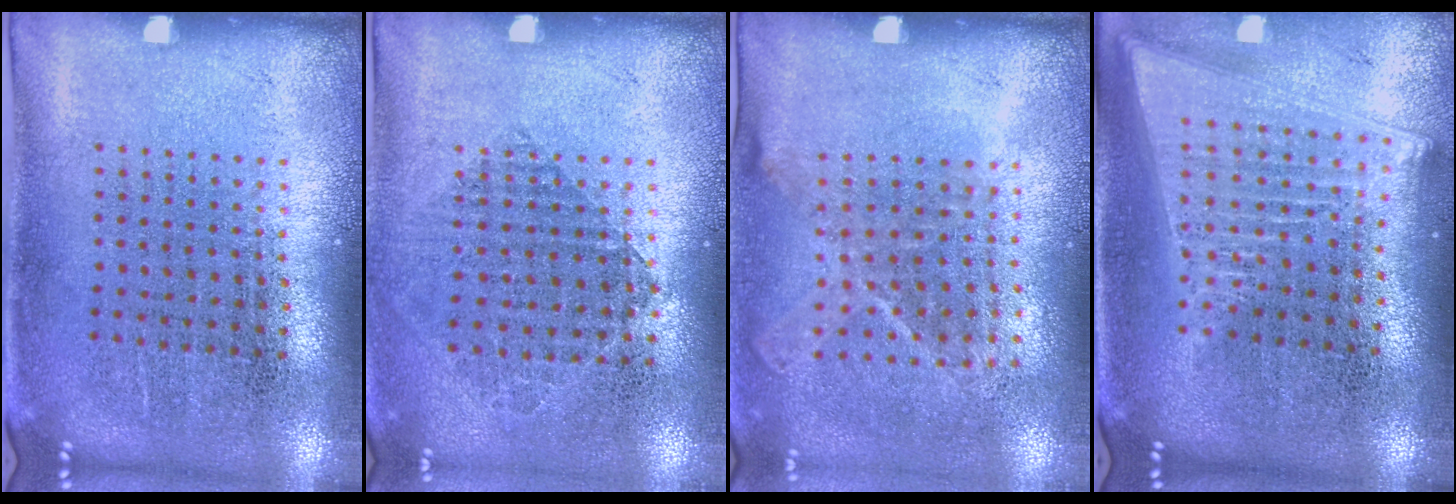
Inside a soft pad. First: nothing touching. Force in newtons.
{"total": 0.8, "press": 0.7, "slide": 0.3}
{"total": 1.1, "press": 0.9, "slide": 0.7}
{"total": 2.1, "press": 1.8, "slide": 1.1}